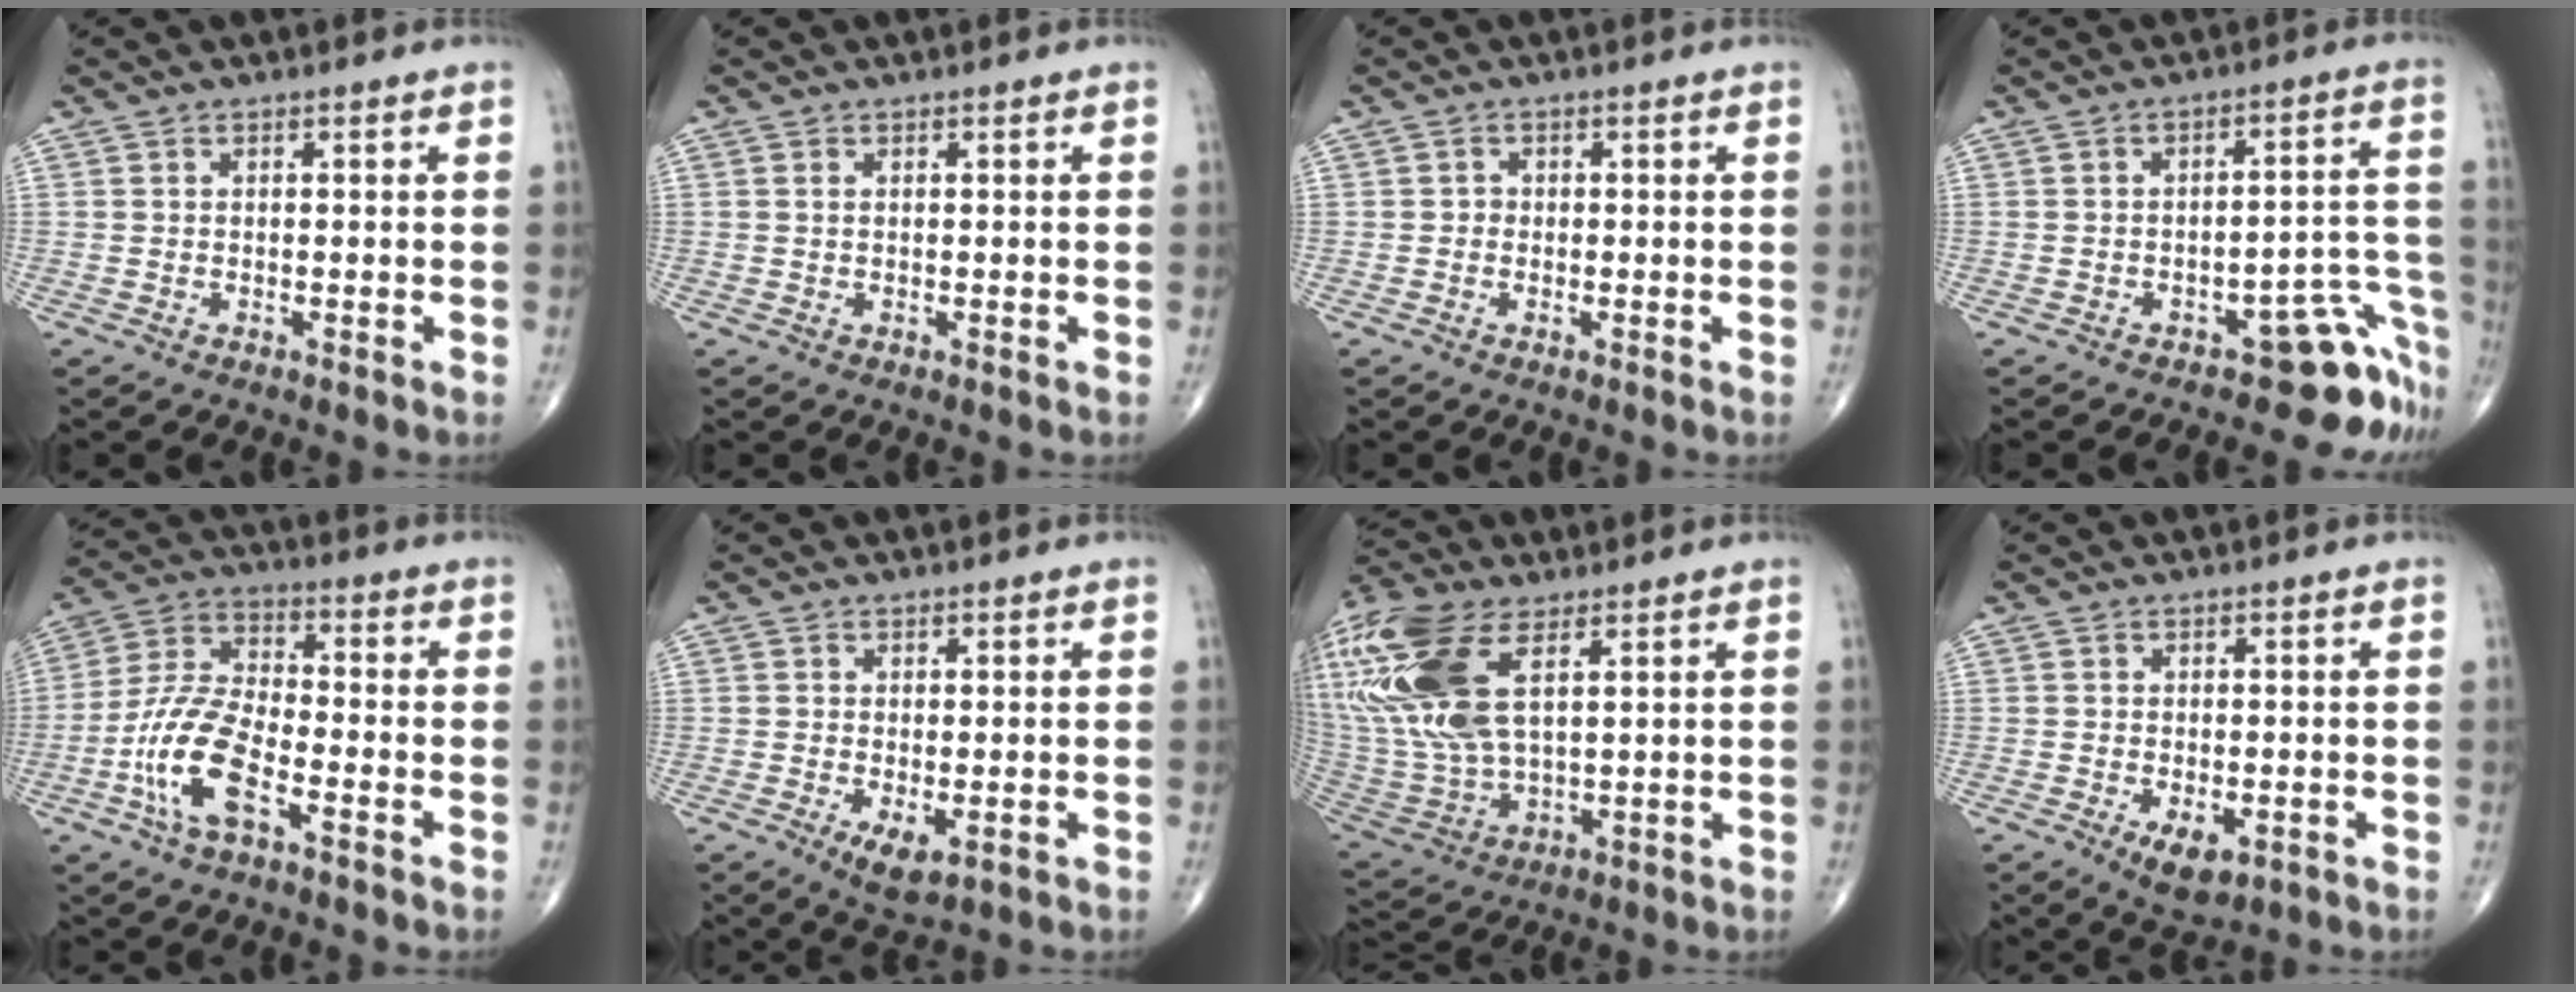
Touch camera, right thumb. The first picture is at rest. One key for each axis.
{"total": 0.5, "fx": 0.2, "fy": 0.3, "fz": 0.4, "tx": -0.011, "ty": 0.004, "tz": 0.005}
{"total": 0.9, "fx": -0.2, "fy": 0.8, "fz": 0.3, "tx": 0.002, "ty": 0.003, "tz": -0.006}
{"total": 8.7, "fx": -6.7, "fy": 3.6, "fz": 4.1, "tx": 0.011, "ty": 0.104, "tz": -0.094}
{"total": 12.3, "fx": -5.2, "fy": 4.8, "fz": 10.0, "tx": -0.213, "ty": 0.032, "tz": -0.104}
{"total": 4.1, "fx": -1.3, "fy": 1.8, "fz": 3.5, "tx": -0.059, "ty": -0.011, "tz": -0.016}
{"total": 22.2, "fx": 8.0, "fy": 10.6, "fz": 17.8, "tx": -0.420, "ty": -0.012, "tz": 0.158}
{"total": 5.1, "fx": -1.9, "fy": 2.6, "fz": 3.9, "tx": -0.059, "ty": -0.002, "tz": -0.020}